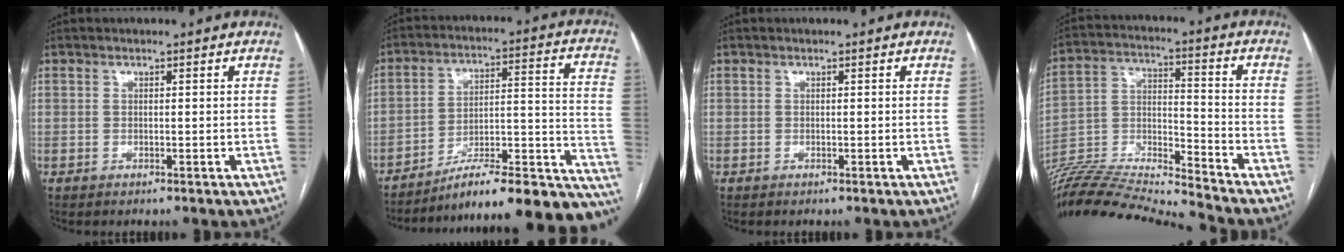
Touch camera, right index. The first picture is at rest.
{"total": 24.0, "force": [-19.7, 3.9, 13.1], "torque": [-0.081, 0.041, -0.276]}
{"total": 0.0}
{"total": 18.1, "force": [-17.4, -1.7, 4.9], "torque": [-0.091, 0.017, -0.307]}